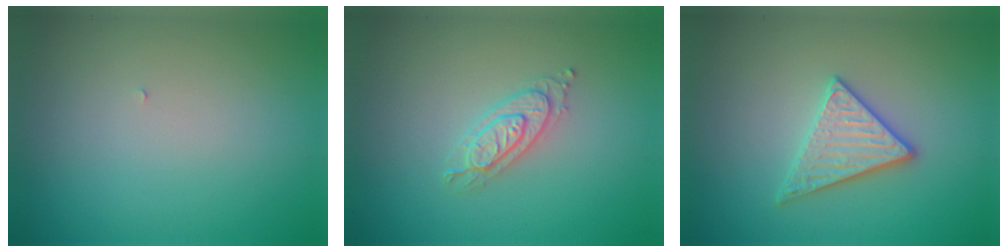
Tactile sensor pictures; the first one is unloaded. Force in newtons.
{"total": 2.1, "press": 2.1, "slide": 0.2}
{"total": 3.0, "press": 2.9, "slide": 0.6}